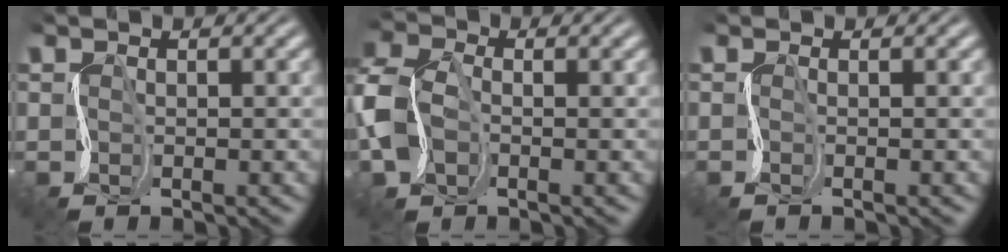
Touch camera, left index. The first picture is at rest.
{"total": 5.3, "force": [-0.8, 3.9, 3.5], "torque": [-0.115, 0.000, -0.029]}
{"total": 1.0, "force": [0.0, 0.5, 0.9], "torque": [-0.003, -0.004, -0.002]}